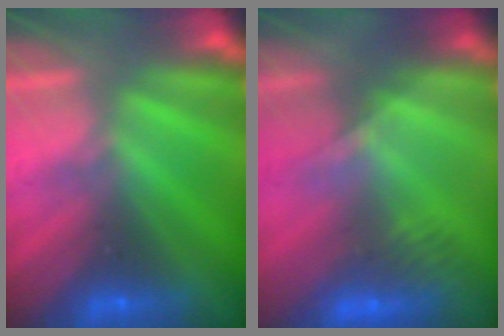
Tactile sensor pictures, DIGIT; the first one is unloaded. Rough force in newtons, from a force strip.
{"total": 2.4}